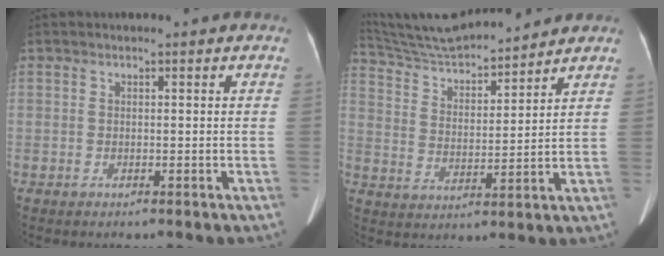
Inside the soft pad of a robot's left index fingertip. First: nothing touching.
{"total": 14.8, "force": [14.0, 1.0, 4.9], "torque": [-0.095, 0.011, 0.248]}